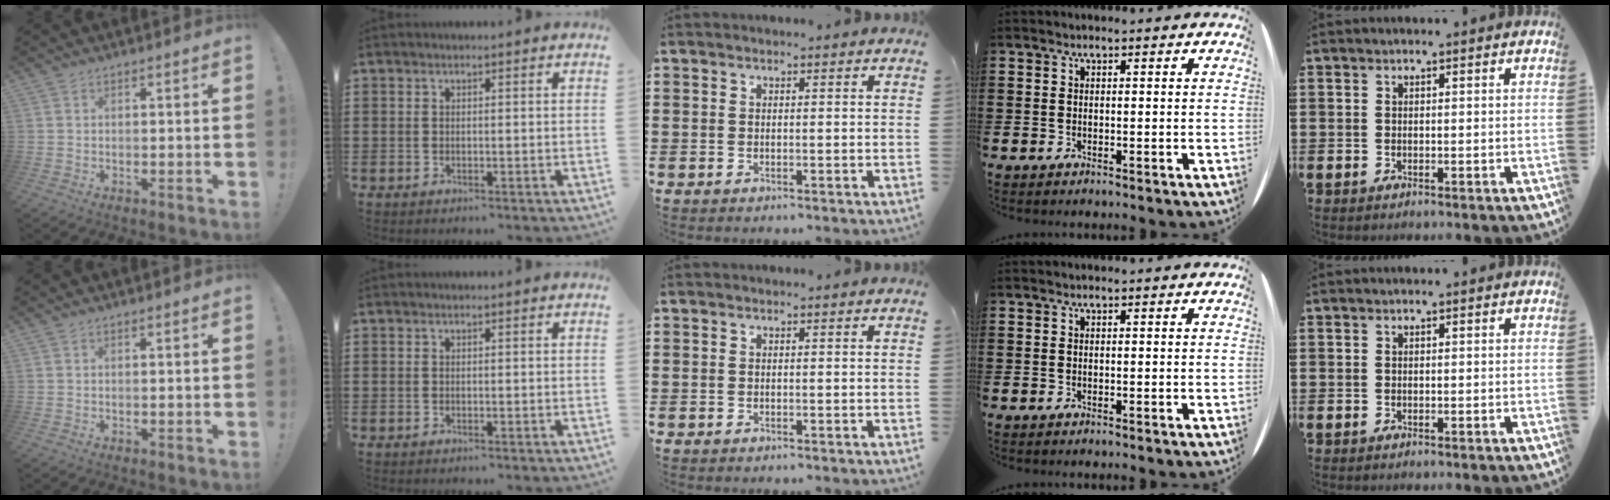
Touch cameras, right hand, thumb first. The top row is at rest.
{}